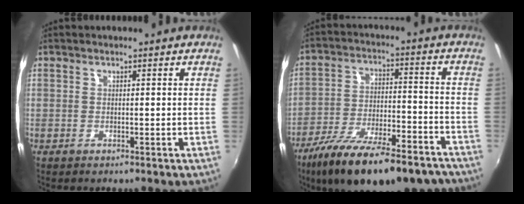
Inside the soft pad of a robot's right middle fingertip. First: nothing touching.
{"total": 23.9, "force": [-18.2, 7.5, 13.5], "torque": [-0.237, -0.035, -0.271]}